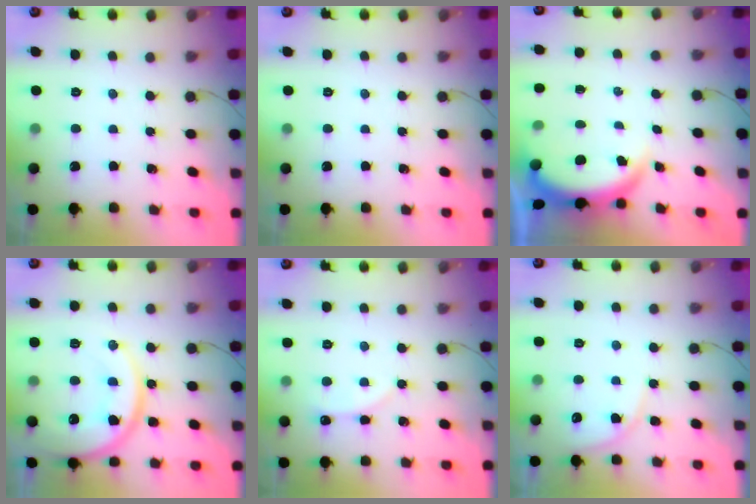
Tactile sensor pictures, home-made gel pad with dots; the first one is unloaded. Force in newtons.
{"total": 0.0}
{"total": 3.8, "press": 3.8, "slide": 0.2}
{"total": 15.6, "press": 15.5, "slide": 1.7}
{"total": 2.7, "press": 2.7, "slide": 0.4}
{"total": 6.7, "press": 6.7, "slide": 0.3}